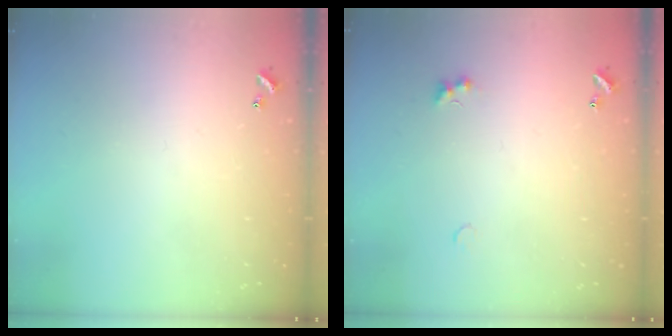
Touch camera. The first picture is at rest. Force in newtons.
{"total": 1.8, "press": 1.7, "slide": 0.4}